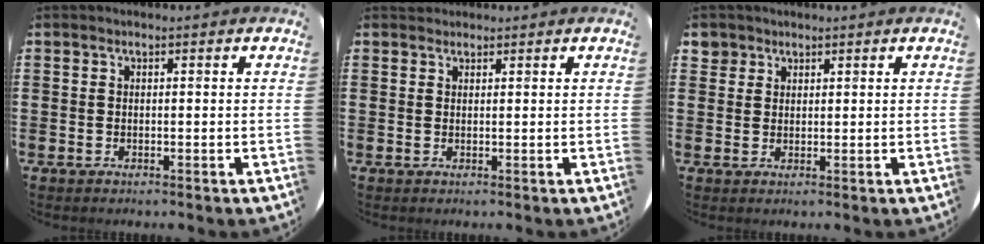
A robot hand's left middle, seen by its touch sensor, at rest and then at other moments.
{"total": 1.0, "force": [0.9, 0.3, -0.2], "torque": [0.003, 0.004, 0.018]}
{"total": 2.0, "force": [1.6, 1.3, 0.0], "torque": [0.003, 0.003, 0.030]}